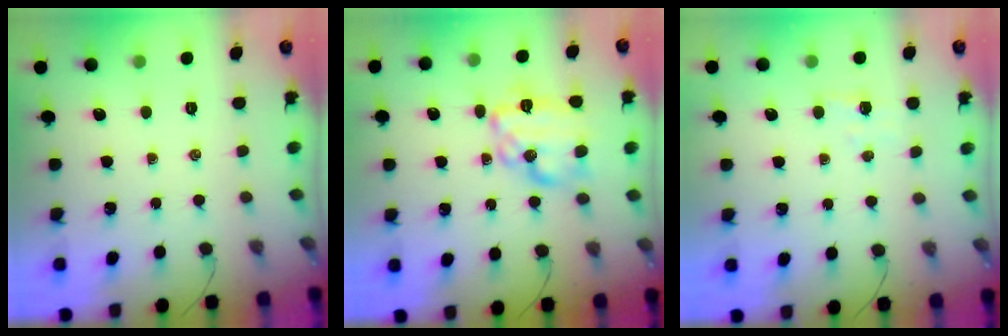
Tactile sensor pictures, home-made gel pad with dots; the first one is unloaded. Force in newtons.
{"total": 14.7, "press": 14.7, "slide": 1.0}
{"total": 3.6, "press": 3.4, "slide": 1.1}